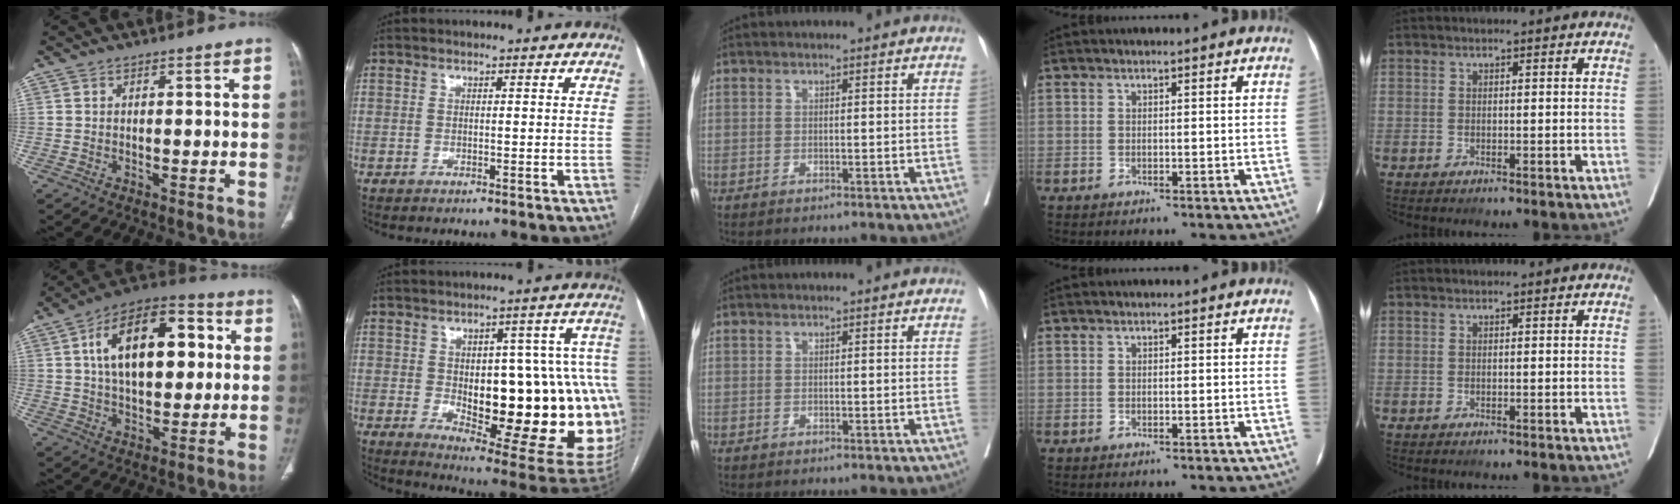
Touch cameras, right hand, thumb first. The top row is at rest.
{"thumb": {"total": 20.1, "force": [4.2, 11.0, 16.3], "torque": [-0.231, 0.018, 0.061]}, "index": {"total": 26.3, "force": [-2.6, 9.7, 24.3], "torque": [-0.236, 0.023, -0.003]}}